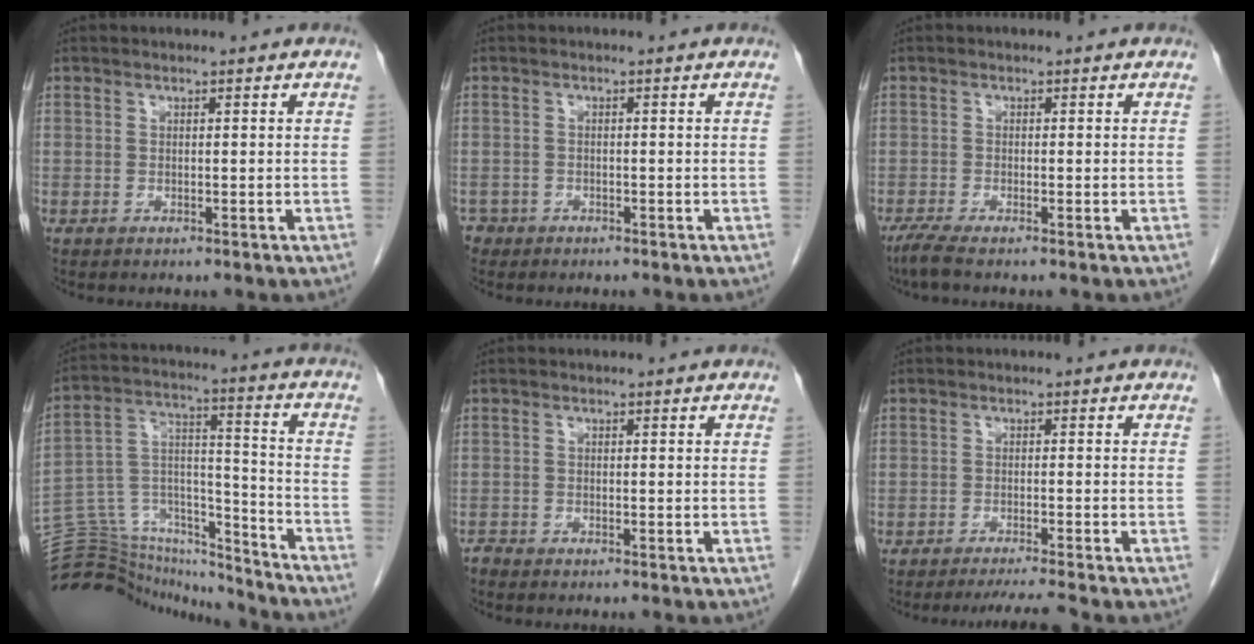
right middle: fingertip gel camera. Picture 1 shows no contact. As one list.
[{"total": 1.8, "force": [-1.3, 1.1, -0.2], "torque": [-0.002, 0.004, -0.024]}, {"total": 2.3, "force": [-1.8, -0.2, 1.4], "torque": [-0.039, -0.008, -0.041]}, {"total": 22.4, "force": [-21.6, 4.3, 4.0], "torque": [-0.103, 0.044, -0.340]}, {"total": 0.7, "force": [-0.7, -0.1, -0.1], "torque": [-0.001, -0.004, -0.016]}, {"total": 4.7, "force": [-4.1, -1.4, 1.7], "torque": [-0.023, -0.018, -0.064]}]